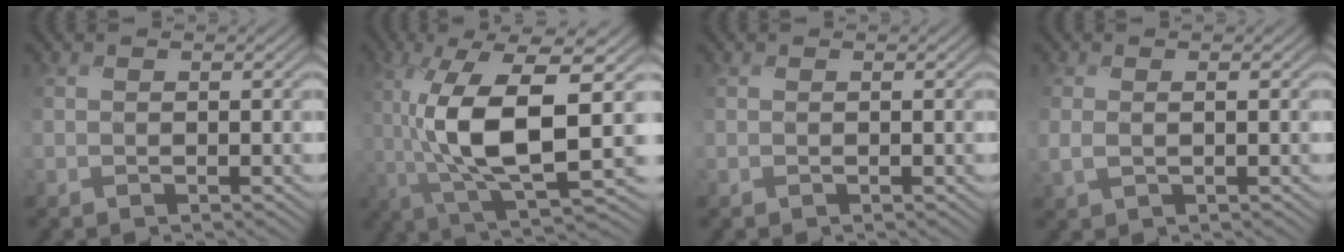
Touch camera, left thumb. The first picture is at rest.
{"total": 12.5, "force": [-0.8, 4.3, 11.7], "torque": [-0.238, -0.003, -0.010]}
{"total": 0.0}
{"total": 2.0, "force": [0.1, 0.9, 1.7], "torque": [-0.045, -0.003, 0.003]}